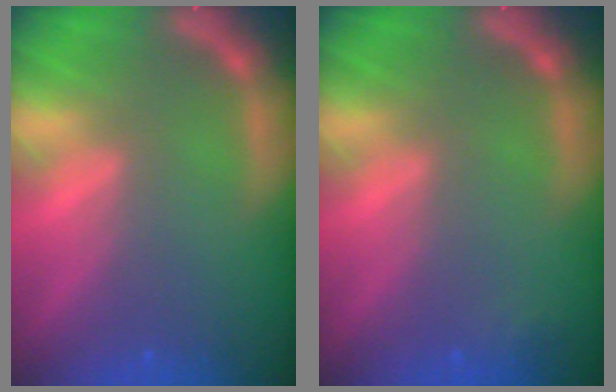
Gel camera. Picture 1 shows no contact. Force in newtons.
{"total": 0.9}